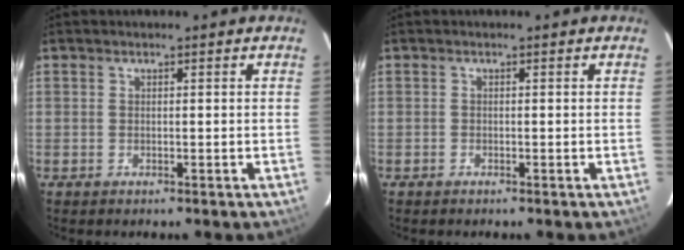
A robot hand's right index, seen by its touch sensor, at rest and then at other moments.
{"total": 0.0}